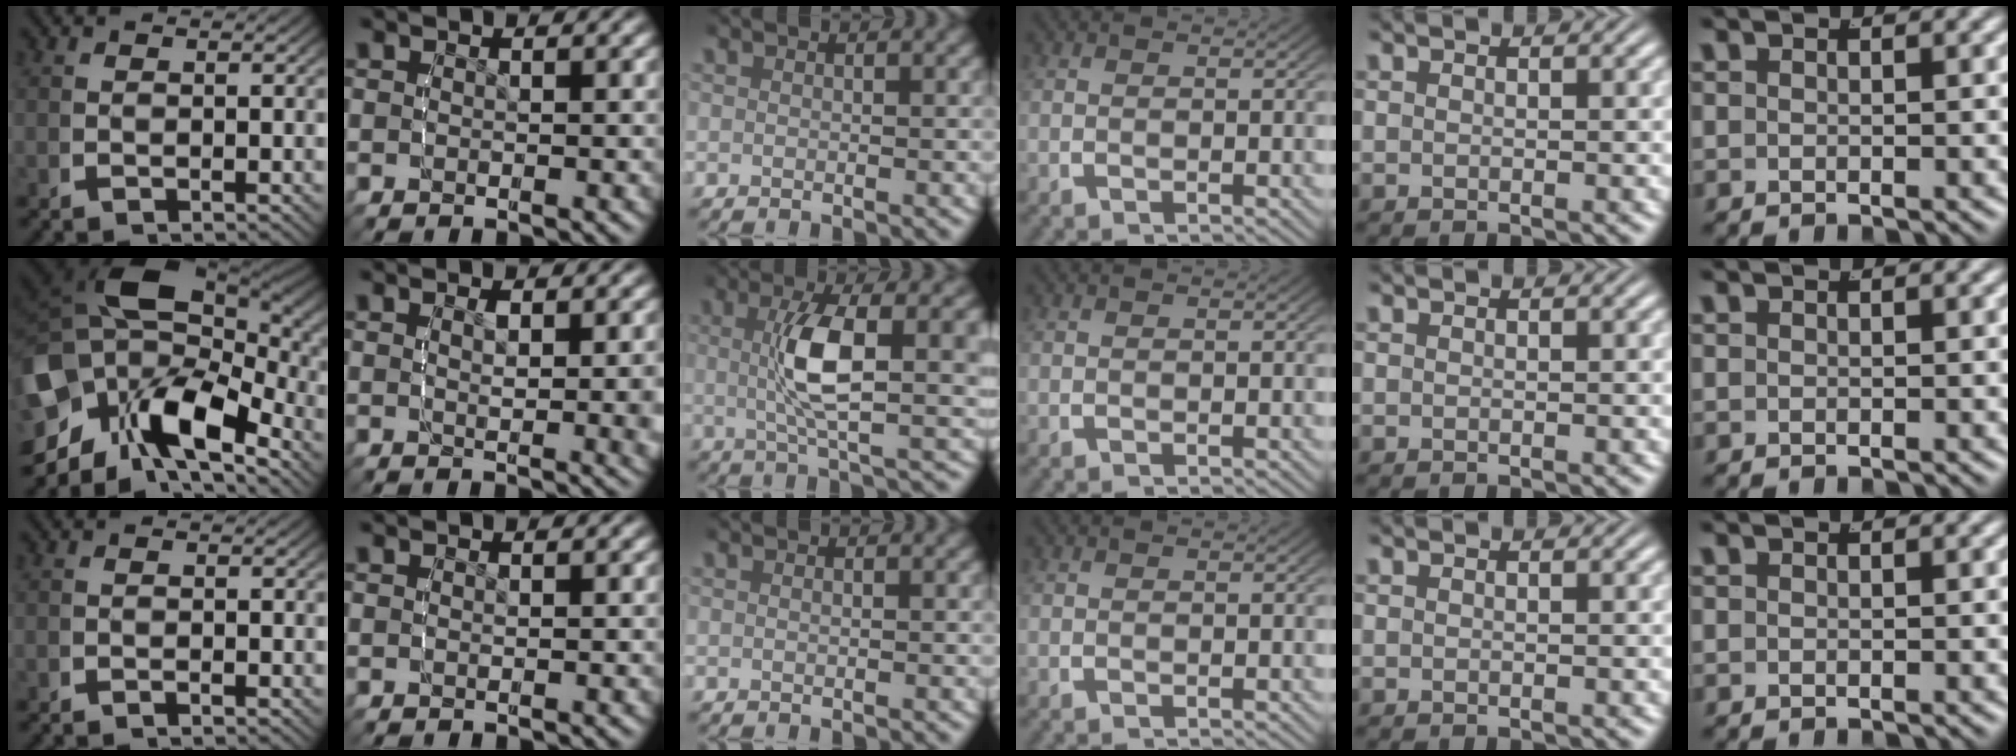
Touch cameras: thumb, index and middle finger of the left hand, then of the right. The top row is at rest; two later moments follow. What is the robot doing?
{"motion": "lift_and_place", "object": "stress ball aka squeeze ball"}